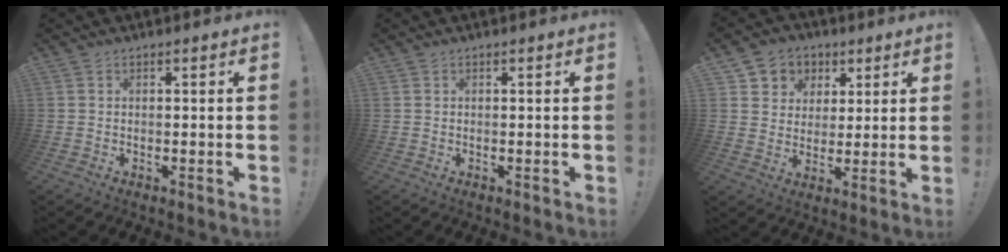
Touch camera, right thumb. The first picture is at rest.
{"total": 0.0}
{"total": 7.1, "force": [2.0, 6.7, 1.0], "torque": [-0.013, -0.017, 0.044]}